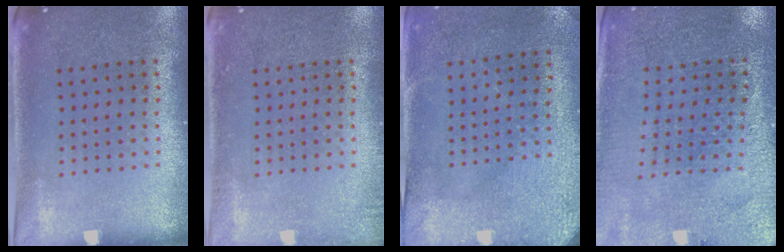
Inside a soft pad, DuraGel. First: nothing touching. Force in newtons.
{"total": 1.2, "press": 1.1, "slide": 0.2}
{"total": 3.0, "press": 2.4, "slide": 1.7}
{"total": 2.8, "press": 2.8, "slide": 0.2}